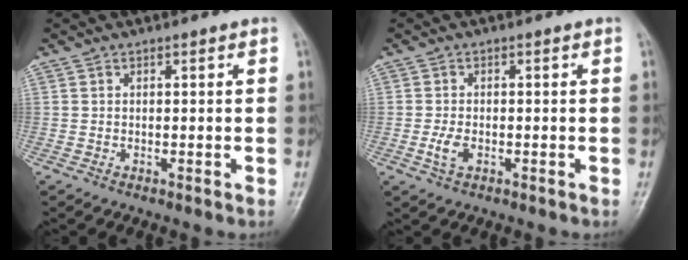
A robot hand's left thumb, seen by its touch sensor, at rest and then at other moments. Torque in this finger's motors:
{"motor_torque": [0.23, 0.24, 0.12, -0.12, 0.06]}